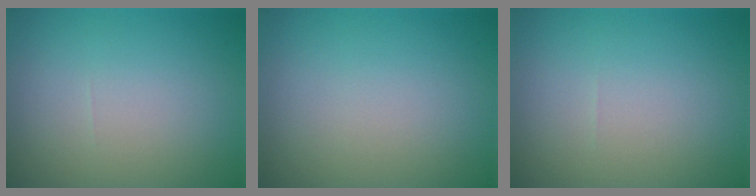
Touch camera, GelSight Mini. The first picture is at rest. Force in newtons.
{"total": 0.0}
{"total": 0.0}